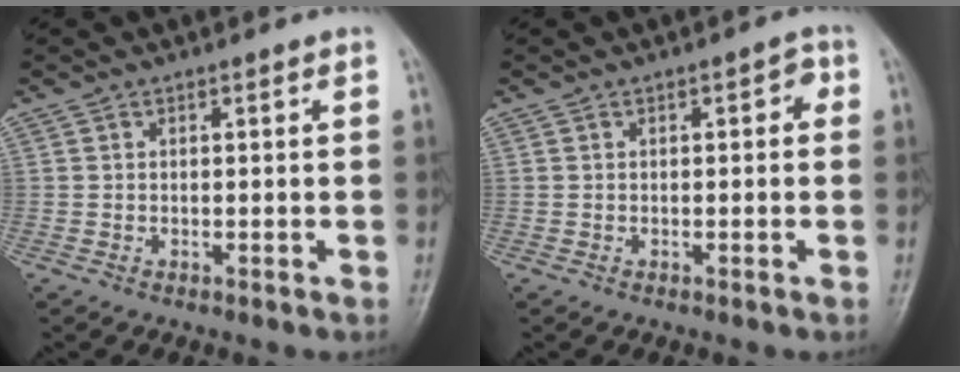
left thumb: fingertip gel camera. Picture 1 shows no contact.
{"total": 2.4, "force": [0.2, 1.3, 2.0], "torque": [-0.010, 0.008, -0.006]}